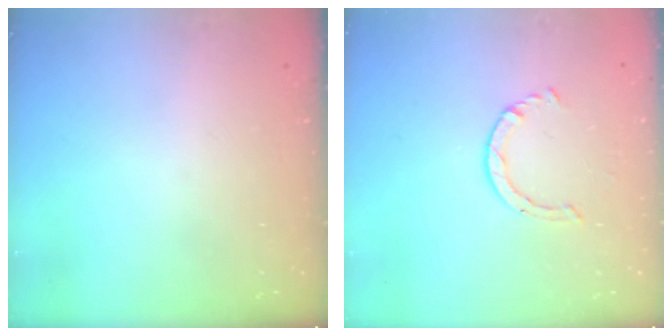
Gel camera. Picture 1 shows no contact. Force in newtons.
{"total": 2.6, "press": 2.6, "slide": 0.3}